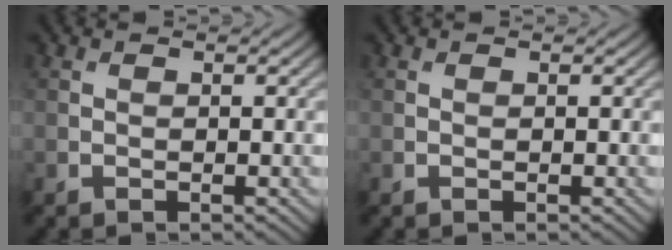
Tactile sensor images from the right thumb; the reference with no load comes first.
{"total": 0.0}